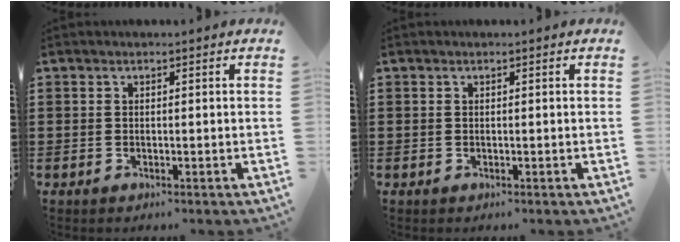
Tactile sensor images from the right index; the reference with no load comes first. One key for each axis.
{"total": 0.0}